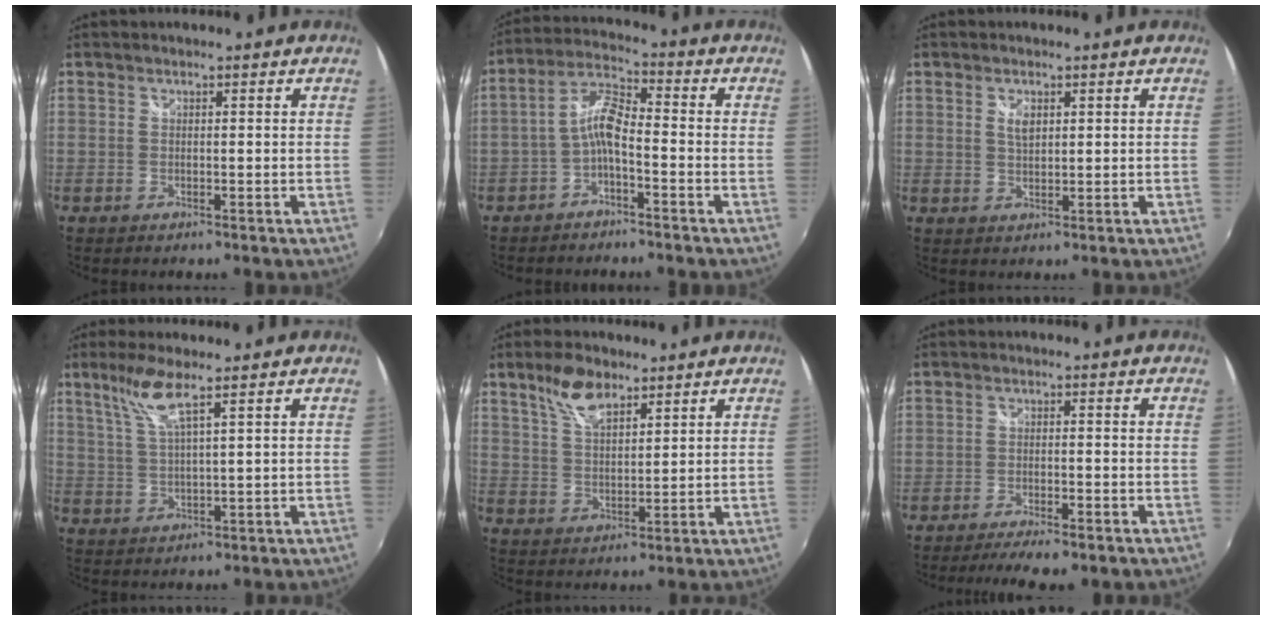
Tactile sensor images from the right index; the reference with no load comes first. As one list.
[{"total": 6.1, "force": [-2.6, 1.8, 5.3], "torque": [-0.123, 0.018, -0.051]}, {"total": 2.6, "force": [1.1, 1.3, 2.0], "torque": [-0.034, 0.004, 0.021]}, {"total": 6.3, "force": [3.8, 0.1, 5.0], "torque": [-0.103, -0.001, 0.081]}, {"total": 7.4, "force": [4.9, 3.1, 4.6], "torque": [-0.083, 0.009, 0.095]}, {"total": 8.7, "force": [-6.9, 1.9, 5.0], "torque": [-0.112, -0.023, -0.106]}]